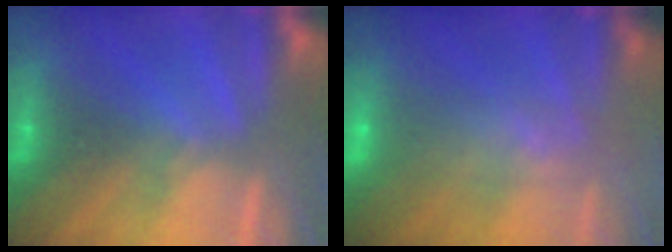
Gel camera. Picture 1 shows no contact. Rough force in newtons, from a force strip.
{"total": 9.6}